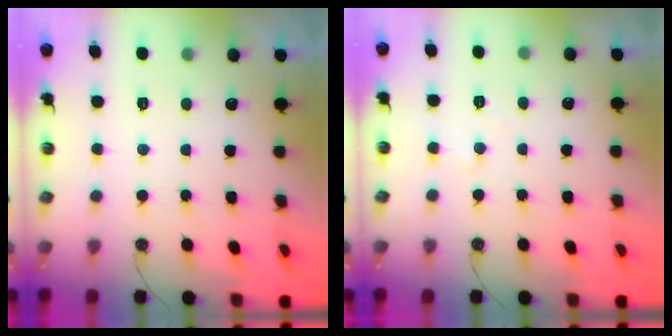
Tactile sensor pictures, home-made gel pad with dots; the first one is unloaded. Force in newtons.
{"total": 5.0, "press": 4.9, "slide": 0.7}